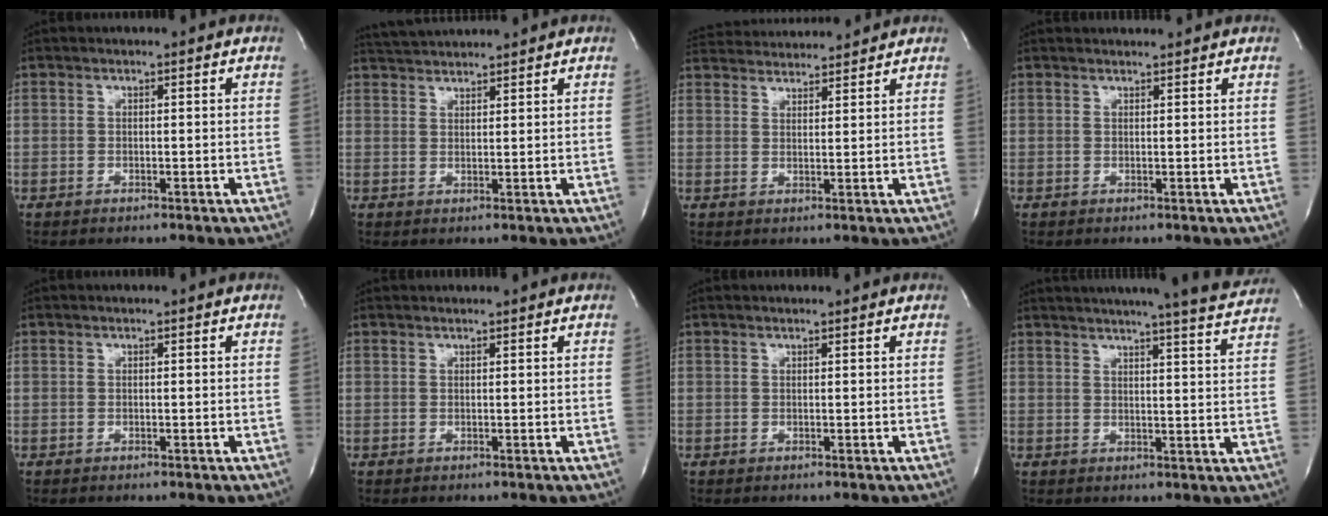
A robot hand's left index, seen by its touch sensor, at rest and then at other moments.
{"total": 5.3, "force": [5.2, -0.1, 1.0], "torque": [-0.026, 0.031, 0.091]}
{"total": 11.1, "force": [10.7, 1.2, 2.7], "torque": [-0.054, 0.030, 0.164]}
{"total": 2.8, "force": [2.7, 0.2, 0.4], "torque": [-0.010, 0.017, 0.036]}
{"total": 0.0}
{"total": 1.3, "force": [1.3, 0.0, 0.2], "torque": [-0.004, 0.015, 0.023]}
{"total": 0.7, "force": [0.7, 0.0, 0.1], "torque": [-0.007, 0.006, 0.012]}
{"total": 18.0, "force": [16.6, -0.7, 6.8], "torque": [-0.106, -0.037, 0.200]}